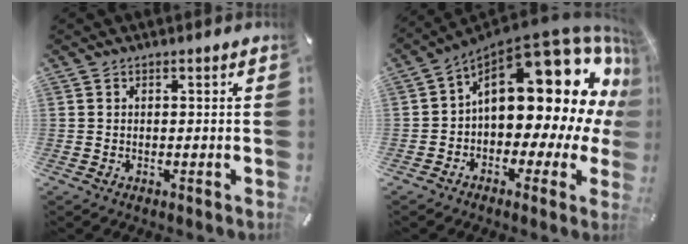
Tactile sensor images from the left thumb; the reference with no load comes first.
{"total": 24.5, "force": [7.4, 11.8, 20.2], "torque": [-0.294, -0.071, 0.126]}